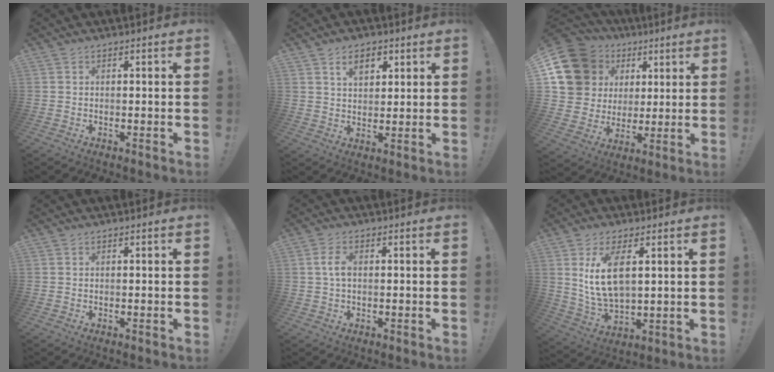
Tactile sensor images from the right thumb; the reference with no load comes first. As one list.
[{"total": 6.4, "force": [3.2, 4.1, 3.8], "torque": [-0.052, -0.004, 0.054]}, {"total": 17.0, "force": [6.5, 14.3, 6.6], "torque": [-0.118, -0.024, 0.149]}, {"total": 0.0}, {"total": 4.2, "force": [0.7, 2.6, 3.2], "torque": [-0.068, 0.005, 0.010]}, {"total": 11.6, "force": [3.4, 5.5, 9.6], "torque": [-0.193, -0.010, 0.061]}]